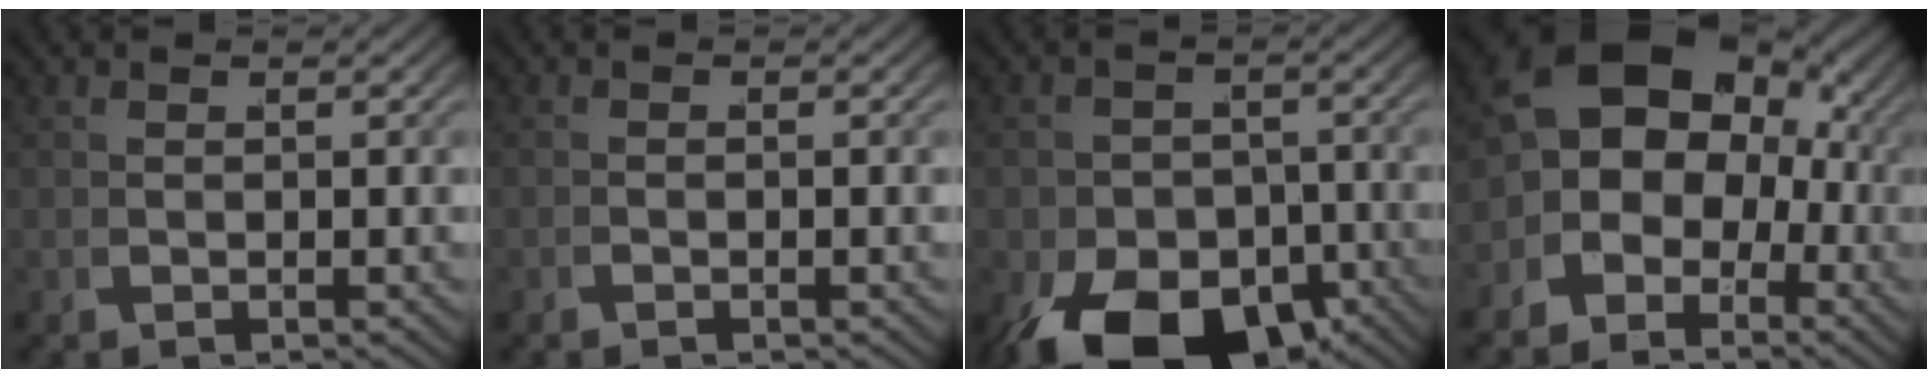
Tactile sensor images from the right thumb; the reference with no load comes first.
{"total": 0.6, "force": [-0.4, -0.3, -0.2], "torque": [0.009, 0.006, -0.015]}
{"total": 13.3, "force": [-6.6, 7.8, 8.5], "torque": [-0.141, -0.056, -0.076]}
{"total": 13.1, "force": [1.3, 10.0, 8.5], "torque": [-0.166, -0.008, 0.017]}